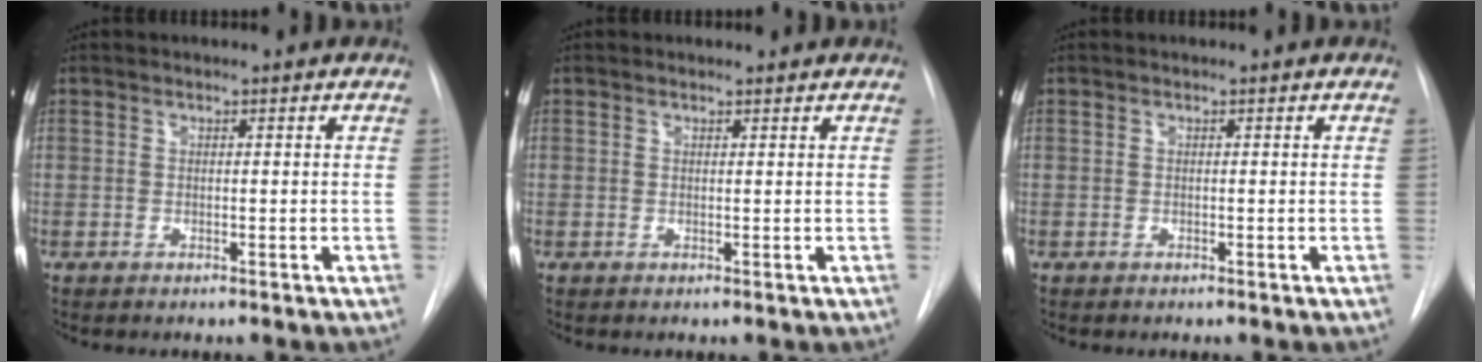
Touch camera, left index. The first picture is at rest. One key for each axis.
{"total": 0.5, "fx": 0.5, "fy": 0.1, "fz": 0.0, "tx": -0.007, "ty": -0.002, "tz": 0.006}
{"total": 0.0}